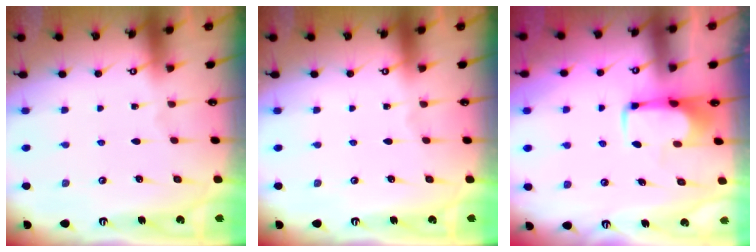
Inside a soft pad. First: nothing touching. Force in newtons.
{"total": 0.0}
{"total": 1.9, "press": 1.9, "slide": 0.4}